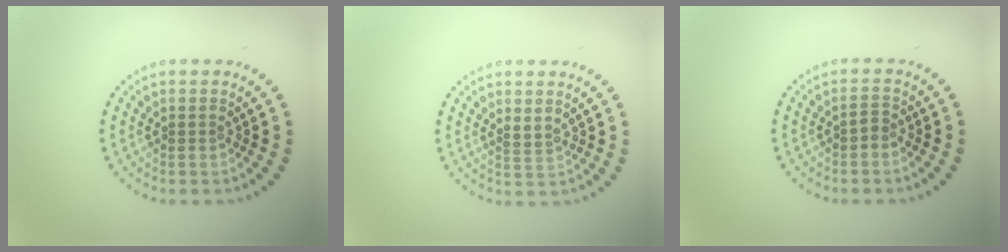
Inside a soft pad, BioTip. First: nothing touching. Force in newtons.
{"total": 1.1, "press": 1.0, "slide": 0.5}
{"total": 0.9, "press": 0.7, "slide": 0.6}